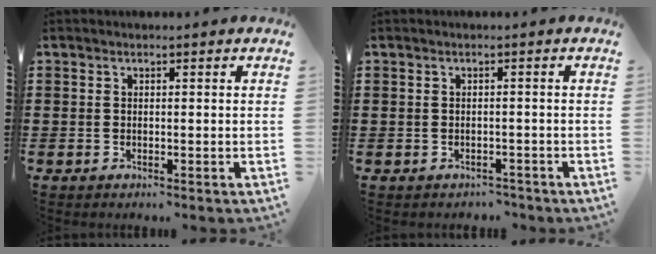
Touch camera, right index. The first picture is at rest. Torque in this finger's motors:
{"motor_torque": [-0.94, 0.77, -1.05, -0.21]}